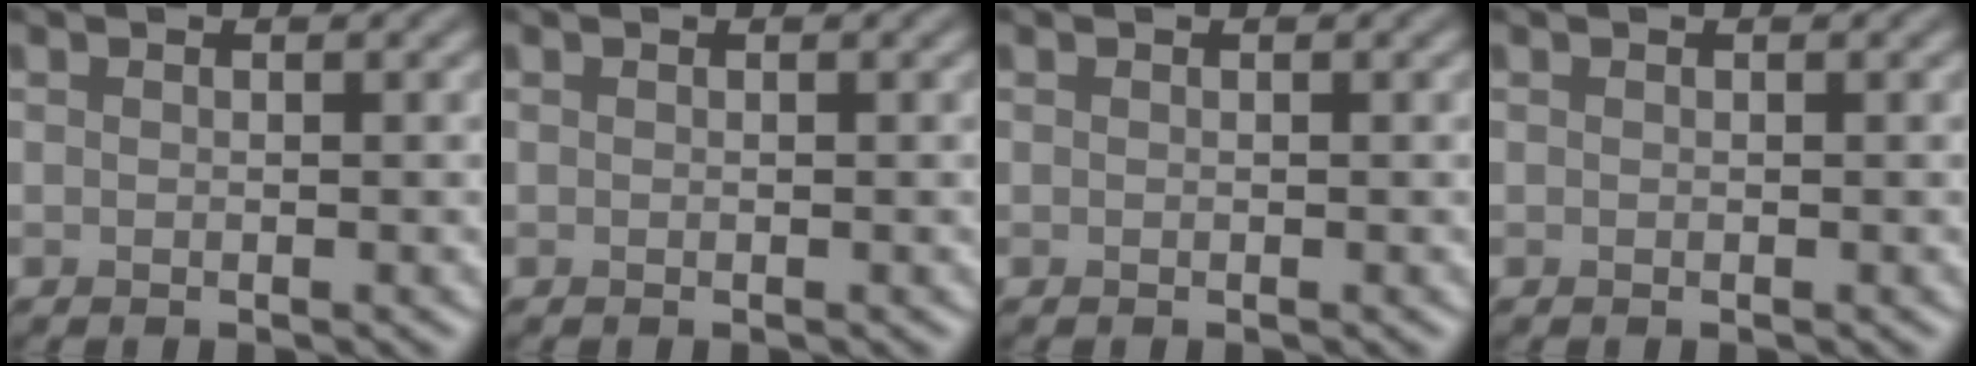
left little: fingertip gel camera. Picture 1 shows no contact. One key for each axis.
{"total": 0.0}
{"total": 0.0}
{"total": 0.0}